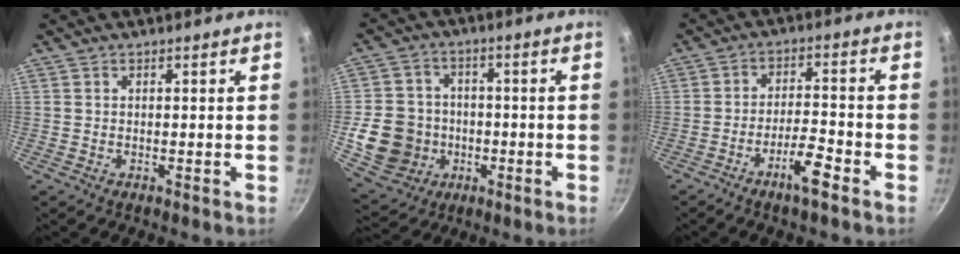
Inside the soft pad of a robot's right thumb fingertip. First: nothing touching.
{"total": 12.8, "force": [-2.8, 11.3, 5.3], "torque": [-0.081, 0.025, -0.039]}
{"total": 6.3, "force": [-4.0, 1.1, 4.7], "torque": [-0.082, 0.032, -0.068]}